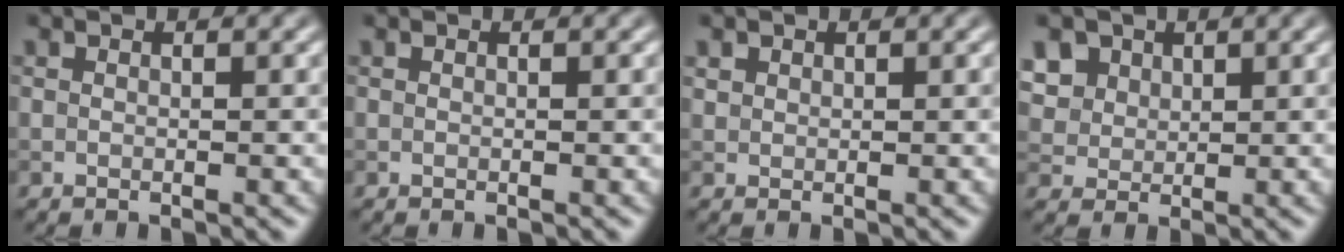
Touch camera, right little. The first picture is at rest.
{"total": 0.0}
{"total": 0.8, "force": [0.5, 0.6, 0.1], "torque": [-0.001, -0.001, 0.012]}
{"total": 7.0, "force": [3.6, 5.2, 3.0], "torque": [-0.090, 0.014, 0.060]}